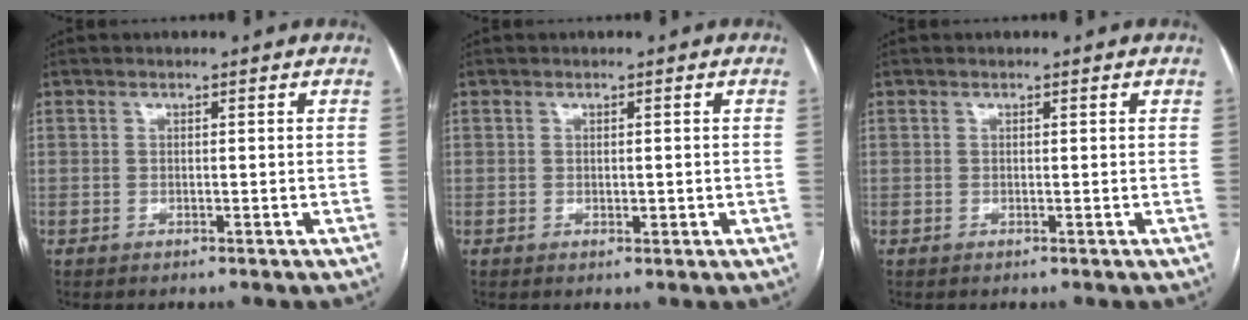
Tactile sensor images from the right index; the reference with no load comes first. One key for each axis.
{"total": 1.2, "fx": -0.1, "fy": 0.7, "fz": 1.0, "tx": -0.013, "ty": -0.001, "tz": 0.002}
{"total": 0.0}